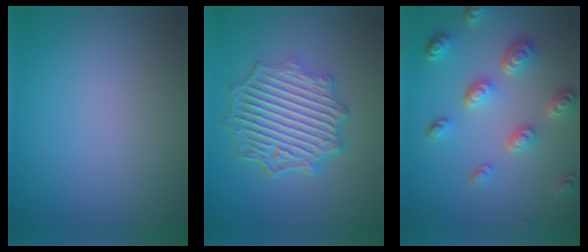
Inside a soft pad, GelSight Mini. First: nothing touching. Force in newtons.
{"total": 6.6, "press": 5.1, "slide": 4.1}
{"total": 4.8, "press": 3.7, "slide": 3.0}